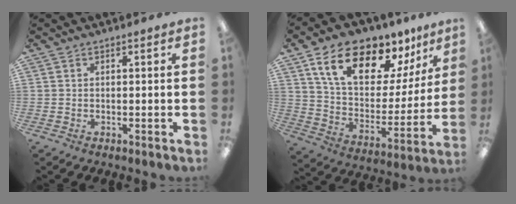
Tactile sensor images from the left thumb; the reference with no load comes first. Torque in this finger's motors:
{"motor_torque": [0.84, 0.91, 1.44, -1.33, 0.28]}